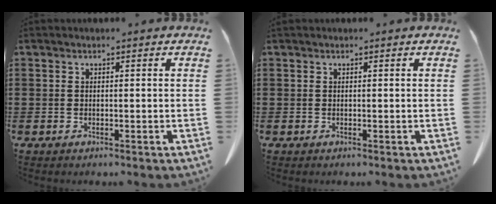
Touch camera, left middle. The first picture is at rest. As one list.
[{"total": 0.0}]